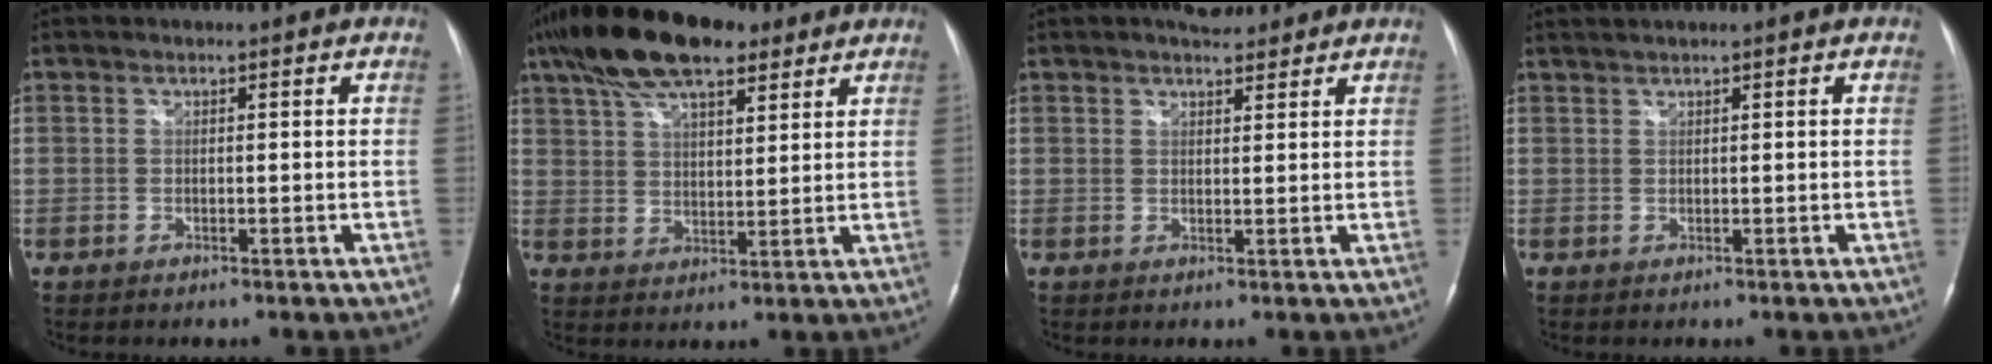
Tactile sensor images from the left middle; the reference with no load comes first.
{"total": 15.0, "force": [10.5, 5.2, 9.3], "torque": [-0.186, 0.035, 0.185]}
{"total": 4.5, "force": [3.8, 1.5, 1.9], "torque": [-0.033, 0.008, 0.058]}
{"total": 1.3, "force": [1.2, -0.2, 0.4], "torque": [-0.010, 0.010, 0.028]}